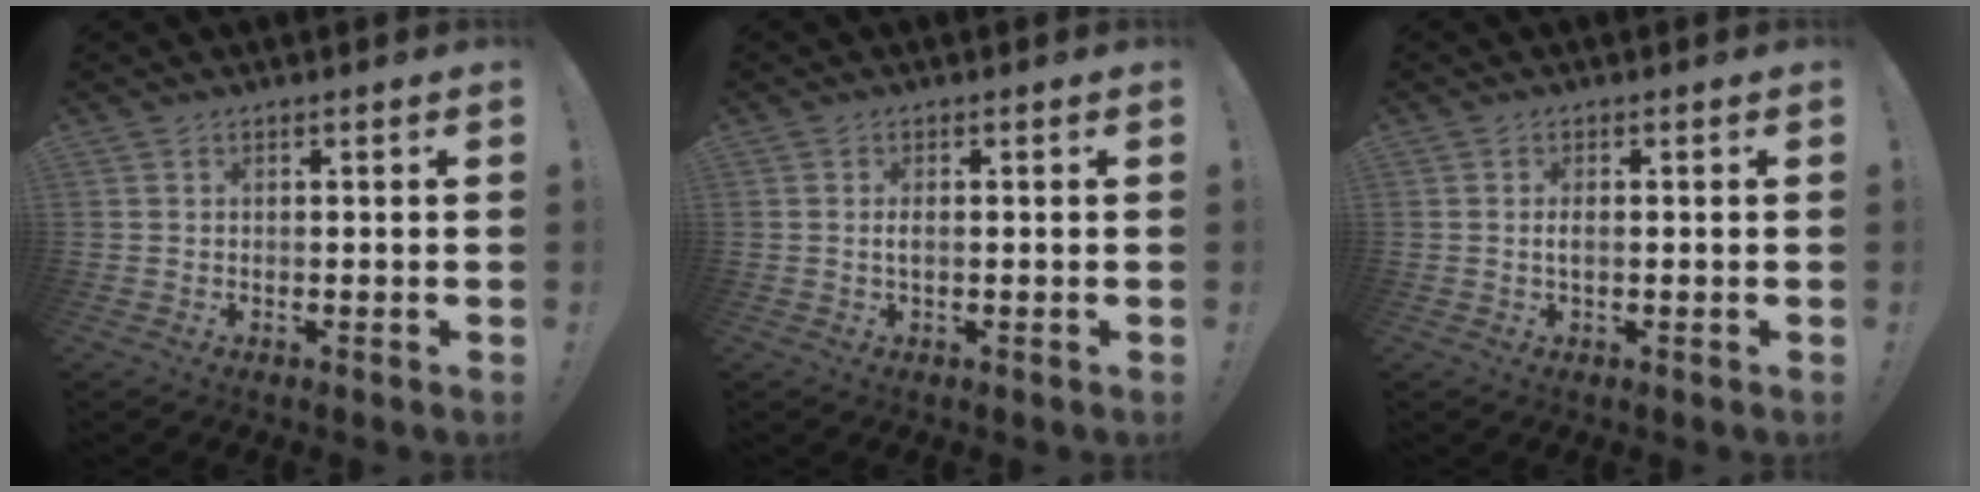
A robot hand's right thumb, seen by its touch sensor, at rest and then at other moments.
{"total": 1.5, "force": [-0.2, 0.4, 1.4], "torque": [-0.027, 0.001, -0.004]}
{"total": 1.6, "force": [-0.2, 0.5, 1.5], "torque": [-0.020, -0.002, -0.006]}